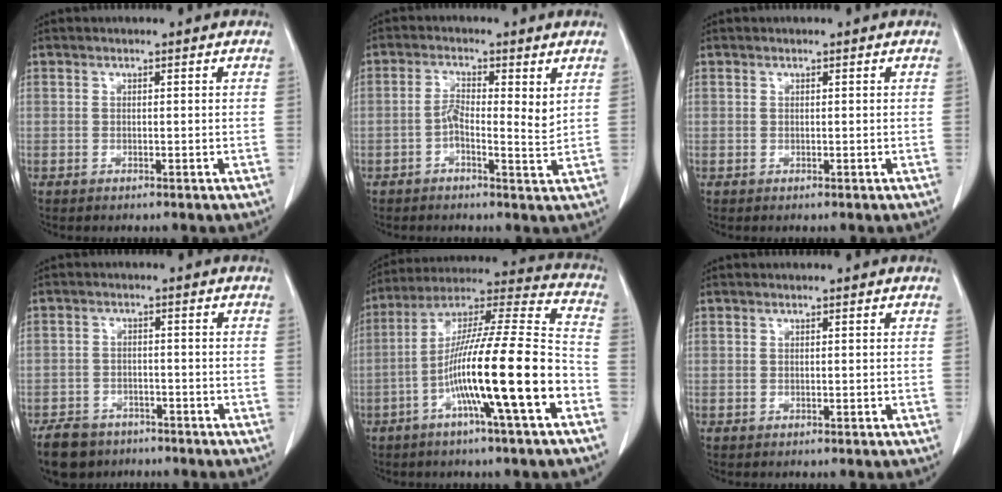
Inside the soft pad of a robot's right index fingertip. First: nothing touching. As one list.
[{"total": 4.2, "force": [0.4, 1.2, 4.0], "torque": [-0.069, 0.011, 0.005]}, {"total": 0.0}, {"total": 6.3, "force": [-4.8, 3.9, 1.4], "torque": [-0.037, 0.000, -0.079]}, {"total": 19.0, "force": [-6.6, 0.1, 17.8], "torque": [-0.308, 0.002, -0.118]}, {"total": 0.0}]